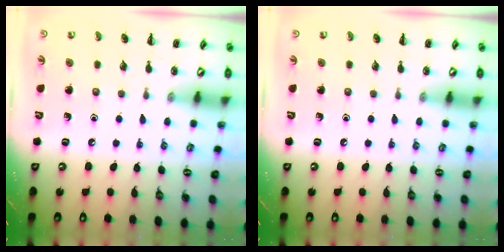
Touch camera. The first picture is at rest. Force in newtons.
{"total": 0.0}